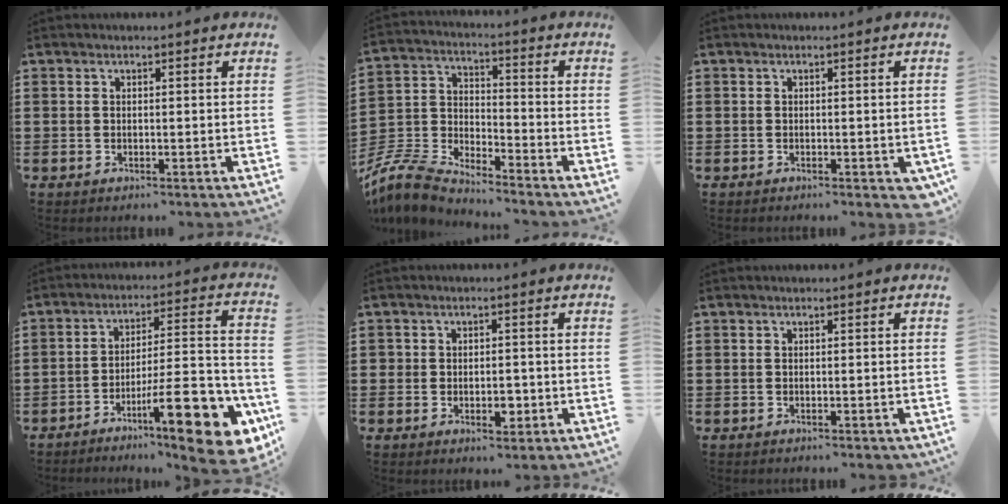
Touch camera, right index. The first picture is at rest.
{"total": 7.3, "force": [-7.1, 1.0, 1.7], "torque": [-0.070, -0.008, -0.153]}
{"total": 0.8, "force": [-0.4, 0.6, 0.2], "torque": [-0.005, 0.001, -0.009]}
{"total": 15.9, "force": [-8.7, 3.6, 12.8], "torque": [-0.165, 0.027, -0.140]}
{"total": 3.3, "force": [-1.1, 2.2, 2.1], "torque": [-0.042, 0.004, -0.021]}
{"total": 0.6, "force": [-0.6, 0.2, 0.0], "torque": [0.000, 0.002, -0.014]}